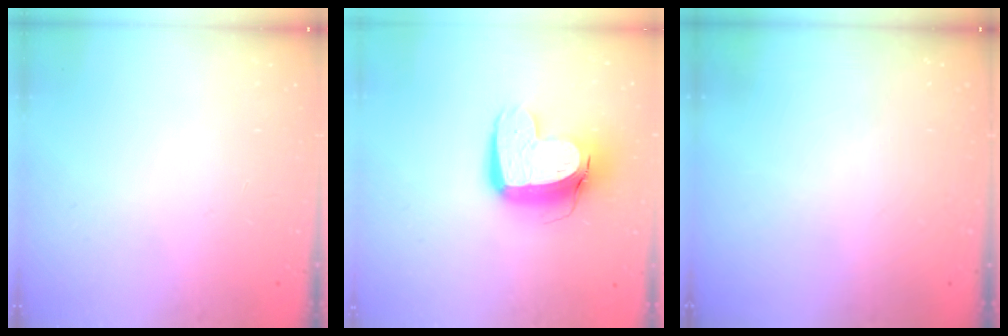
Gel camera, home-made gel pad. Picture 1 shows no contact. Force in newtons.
{"total": 13.5, "press": 13.4, "slide": 1.4}
{"total": 0.0}